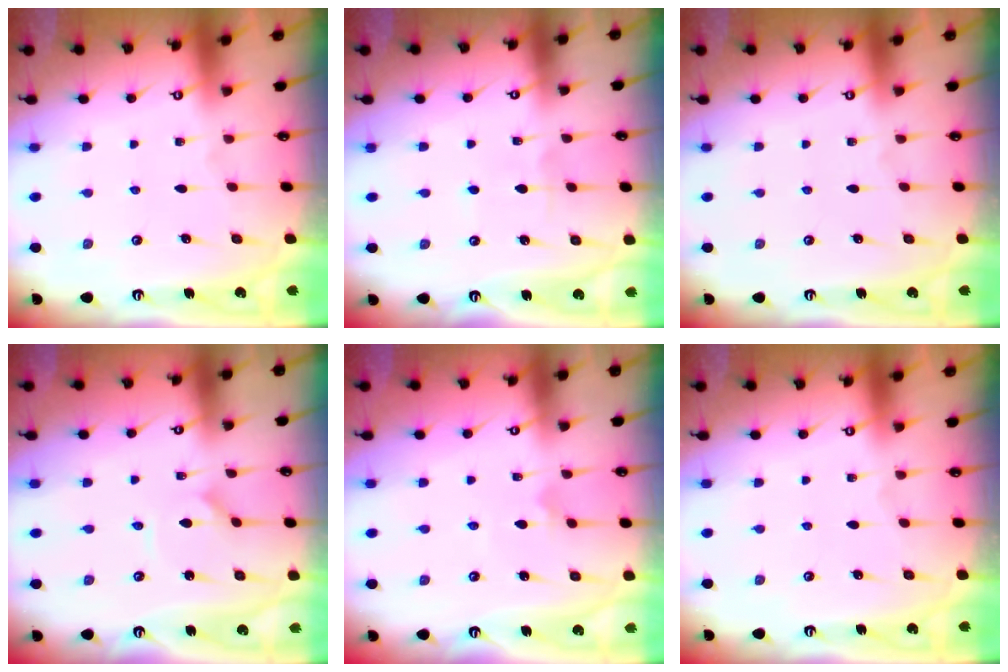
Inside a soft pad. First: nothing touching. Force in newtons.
{"total": 2.5, "press": 2.5, "slide": 0.4}
{"total": 0.0}
{"total": 1.2, "press": 1.2, "slide": 0.2}
{"total": 3.4, "press": 3.3, "slide": 0.3}
{"total": 0.0}